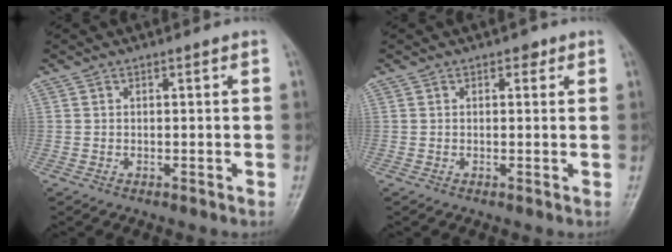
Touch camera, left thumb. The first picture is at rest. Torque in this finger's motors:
{"motor_torque": [0.11, -0.02, 0.05, -0.15, 0.00]}